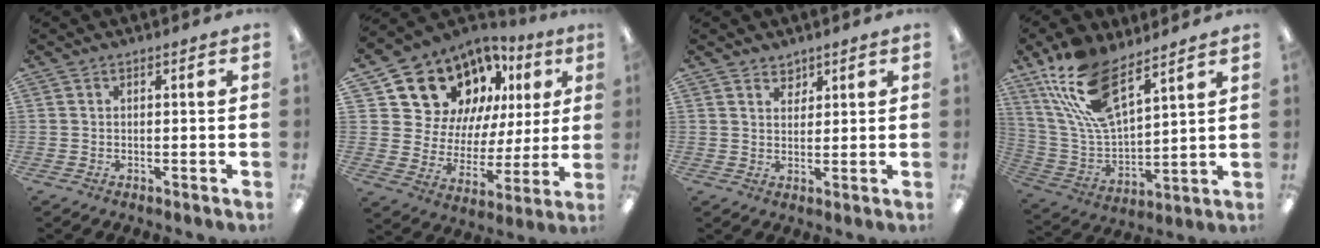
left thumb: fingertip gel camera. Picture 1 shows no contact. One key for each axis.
{"total": 17.3, "fx": 11.9, "fy": 11.0, "fz": 6.0, "tx": -0.128, "ty": -0.081, "tz": 0.231}
{"total": 3.0, "fx": 2.4, "fy": 1.7, "fz": 0.2, "tx": 0.007, "ty": -0.013, "tz": 0.043}
{"total": 19.1, "fx": 12.2, "fy": 7.8, "fz": 12.4, "tx": -0.262, "ty": -0.052, "tz": 0.217}